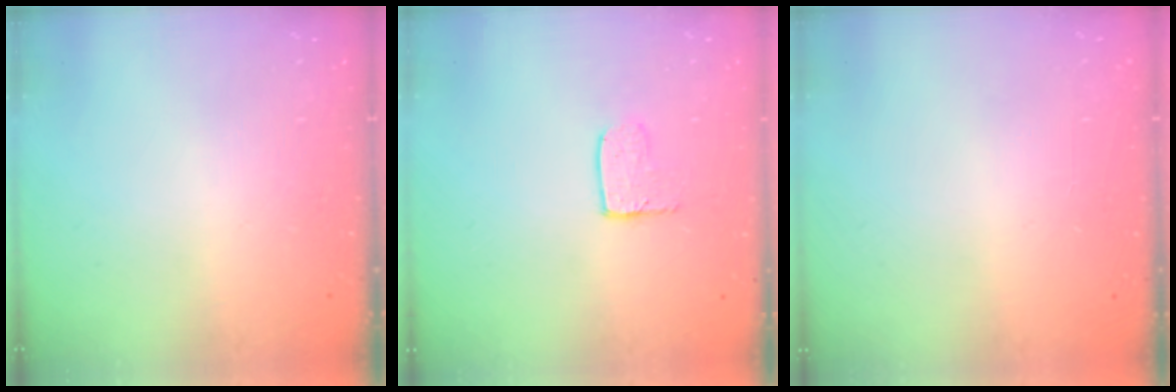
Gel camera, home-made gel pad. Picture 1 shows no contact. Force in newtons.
{"total": 4.0, "press": 4.0, "slide": 0.4}
{"total": 0.0}